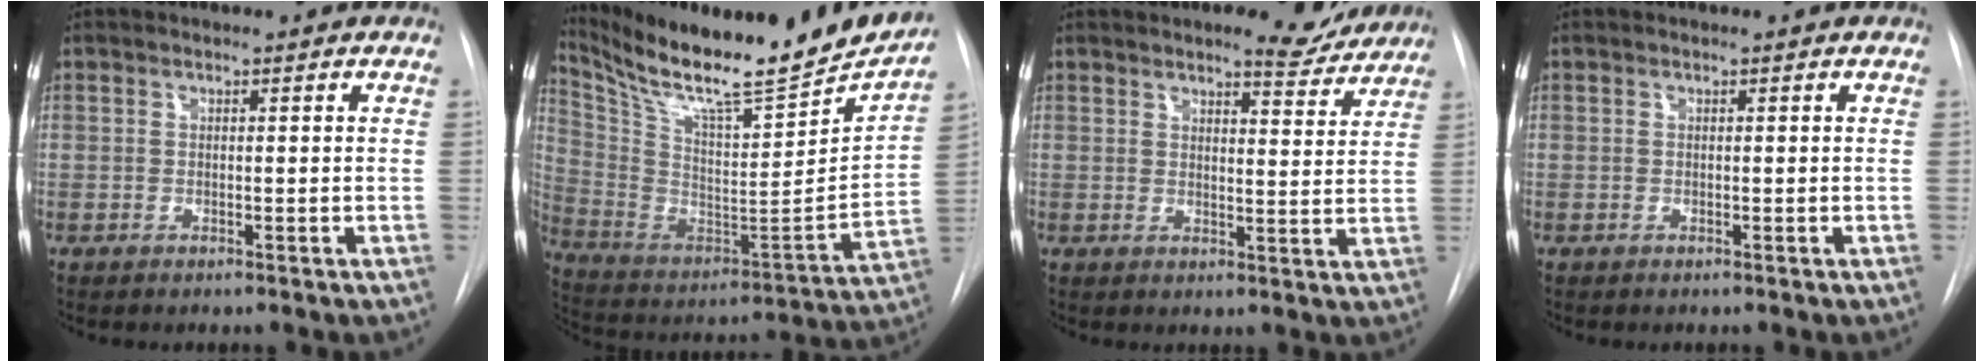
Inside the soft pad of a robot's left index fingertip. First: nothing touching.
{"total": 25.9, "force": [22.6, 2.2, 12.4], "torque": [-0.224, -0.061, 0.345]}
{"total": 6.4, "force": [5.9, 1.6, 2.1], "torque": [-0.022, -0.011, 0.067]}
{"total": 0.0}